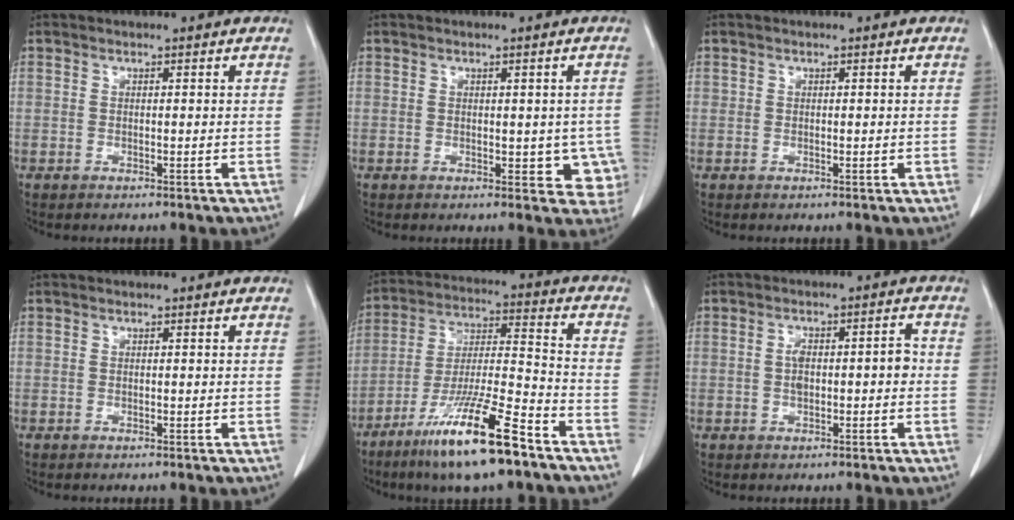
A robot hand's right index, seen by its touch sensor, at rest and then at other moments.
{"total": 5.7, "force": [-0.6, 3.2, 4.7], "torque": [-0.025, 0.003, -0.002]}
{"total": 0.7, "force": [0.0, 0.5, 0.5], "torque": [-0.010, 0.003, 0.005]}
{"total": 0.0}
{"total": 16.3, "force": [-10.8, 1.0, 12.2], "torque": [-0.246, -0.034, -0.198]}
{"total": 4.6, "force": [-0.4, 1.8, 4.2], "torque": [-0.077, 0.018, -0.006]}